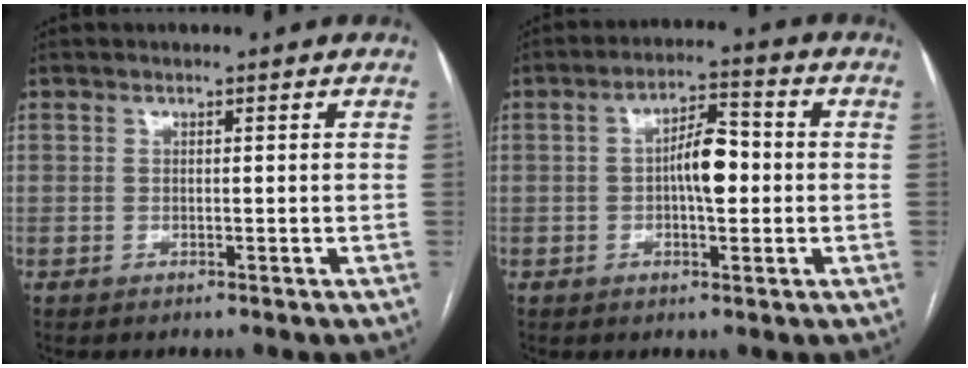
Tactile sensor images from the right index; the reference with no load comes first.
{"total": 6.4, "force": [-0.4, 1.9, 6.1], "torque": [-0.107, 0.016, -0.008]}